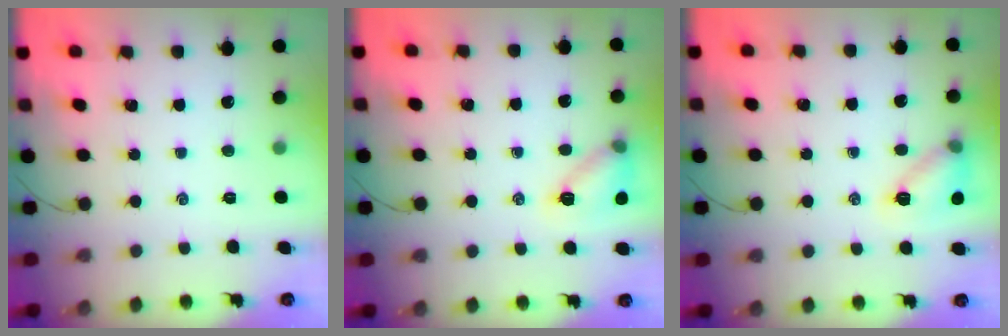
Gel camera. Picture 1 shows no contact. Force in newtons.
{"total": 11.3, "press": 11.2, "slide": 1.5}
{"total": 11.3, "press": 11.2, "slide": 1.5}